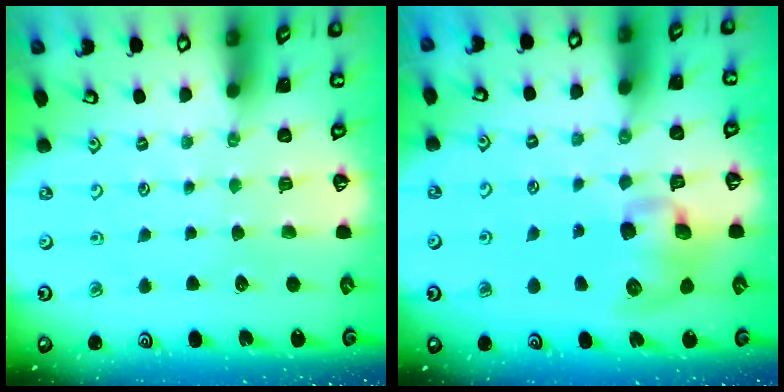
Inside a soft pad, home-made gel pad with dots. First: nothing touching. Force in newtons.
{"total": 10.7, "press": 10.6, "slide": 1.7}